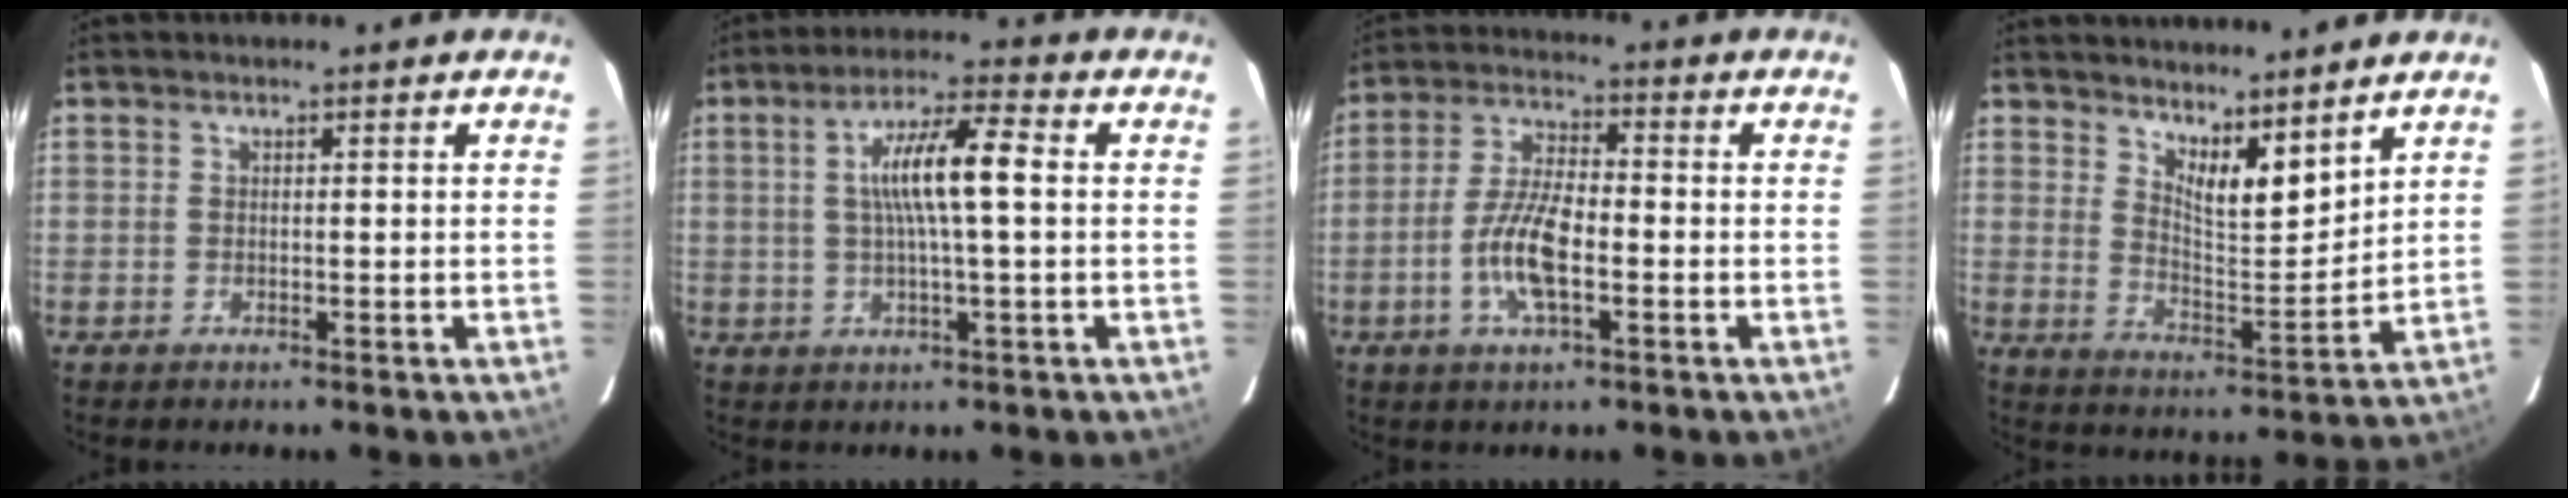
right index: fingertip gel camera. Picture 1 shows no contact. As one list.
[{"total": 9.1, "force": [0.8, 0.9, 9.1], "torque": [-0.162, 0.009, 0.015]}, {"total": 9.3, "force": [-2.8, 3.2, 8.3], "torque": [-0.171, 0.003, -0.055]}, {"total": 9.1, "force": [7.1, 2.3, 5.3], "torque": [-0.077, -0.014, 0.122]}]